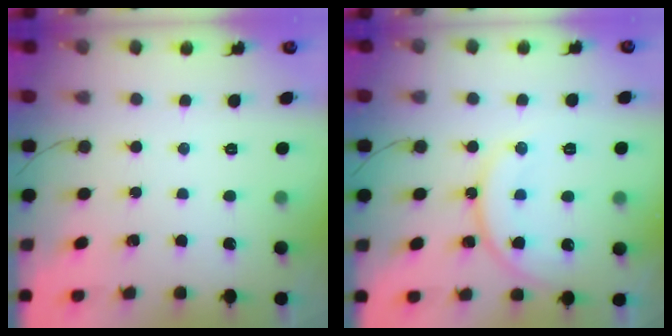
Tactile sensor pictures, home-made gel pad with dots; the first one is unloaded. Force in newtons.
{"total": 13.3, "press": 13.3, "slide": 1.3}